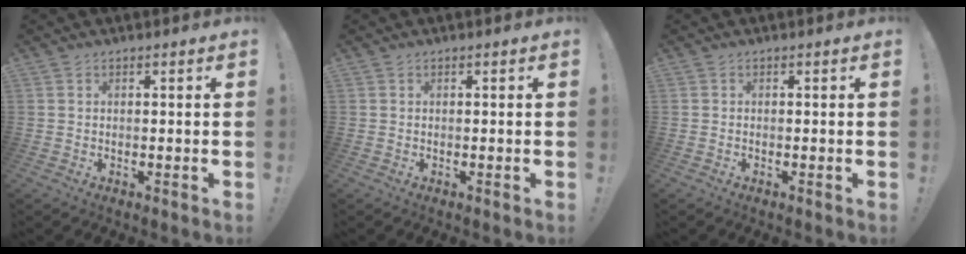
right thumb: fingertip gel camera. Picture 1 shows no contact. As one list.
[{"total": 0.0}, {"total": 0.0}]